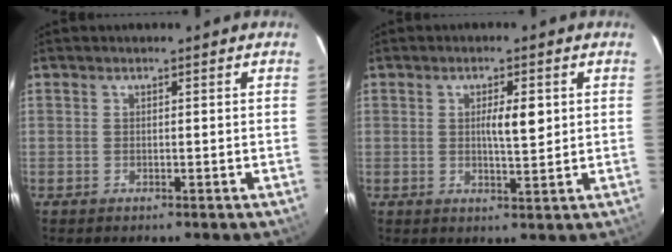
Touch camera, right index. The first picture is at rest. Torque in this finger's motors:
{"motor_torque": [0.45, 0.15, 0.22, 0.07]}